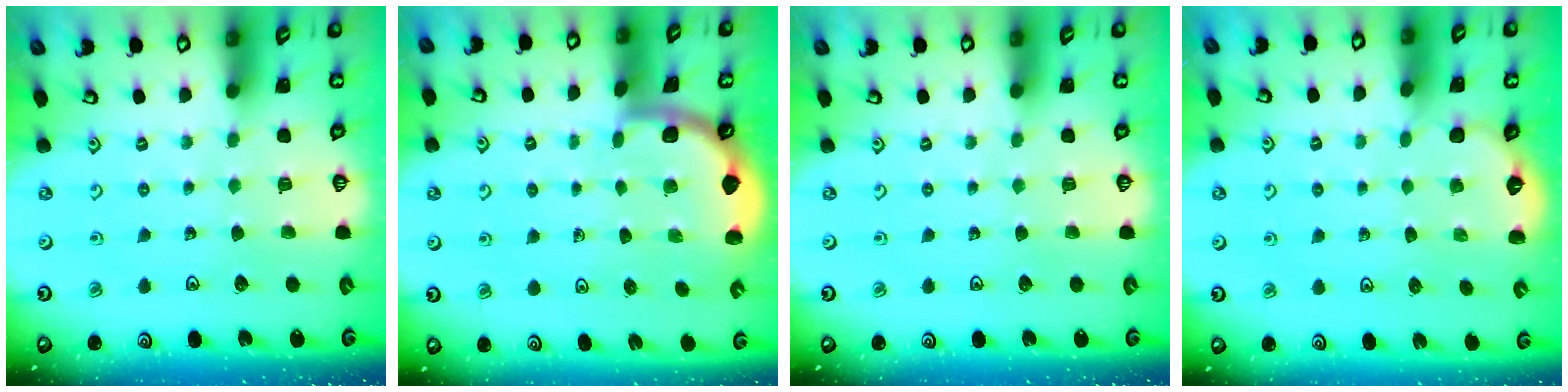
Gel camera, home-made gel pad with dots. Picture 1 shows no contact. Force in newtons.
{"total": 1.8, "press": 1.8, "slide": 0.2}
{"total": 0.0}
{"total": 1.9, "press": 0.5, "slide": 1.9}